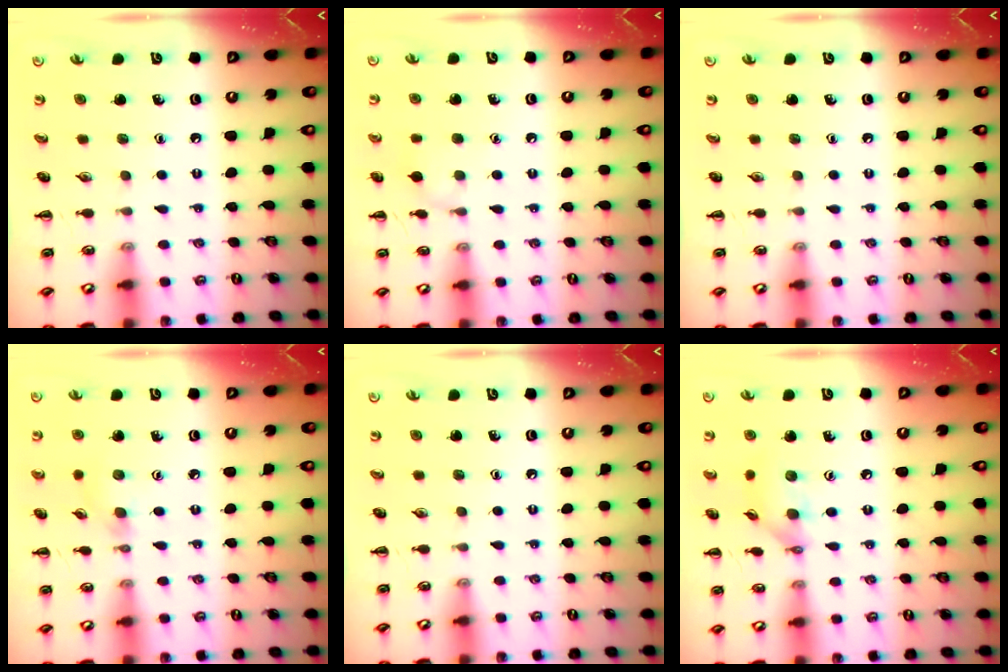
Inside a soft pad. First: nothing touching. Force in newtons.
{"total": 5.6, "press": 5.3, "slide": 1.9}
{"total": 0.0}
{"total": 4.4, "press": 4.1, "slide": 1.7}
{"total": 0.0}
{"total": 10.0, "press": 10.0, "slide": 1.3}